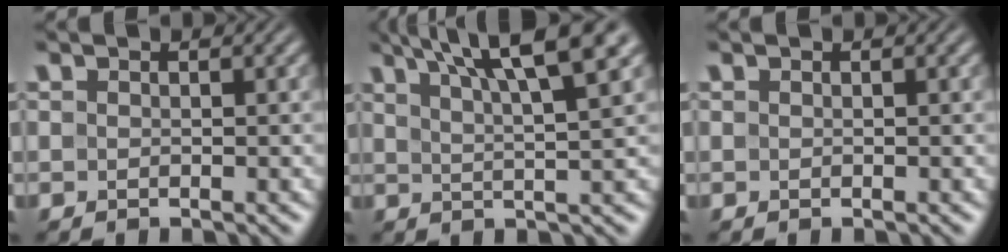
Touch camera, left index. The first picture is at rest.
{"total": 9.1, "force": [5.5, 1.8, 7.1], "torque": [-0.086, 0.026, 0.074]}
{"total": 0.0}